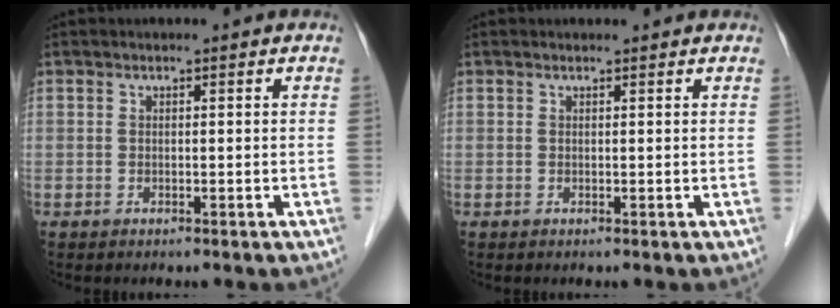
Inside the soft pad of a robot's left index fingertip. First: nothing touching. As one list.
[{"total": 1.3, "force": [1.3, 0.2, 0.3], "torque": [-0.011, 0.008, 0.014]}]